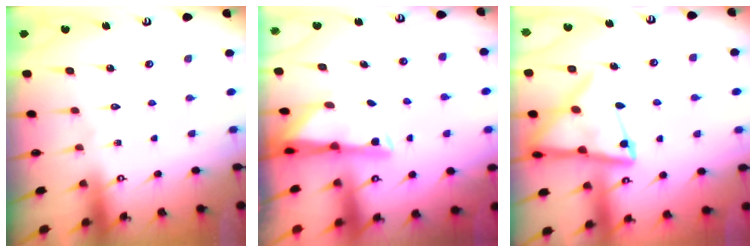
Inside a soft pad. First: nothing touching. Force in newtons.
{"total": 3.0, "press": 2.9, "slide": 0.5}
{"total": 16.2, "press": 16.2, "slide": 1.6}